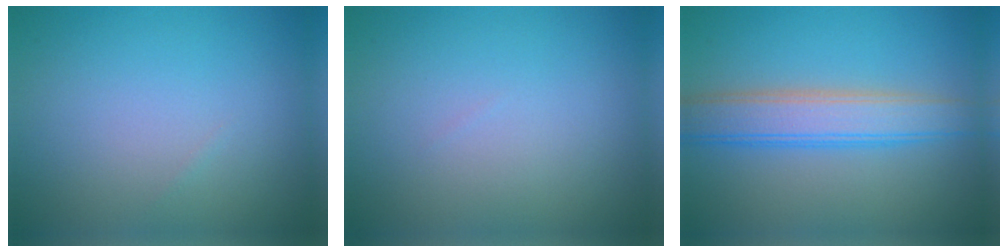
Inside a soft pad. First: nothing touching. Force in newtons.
{"total": 0.0}
{"total": 4.9, "press": 4.9, "slide": 0.3}